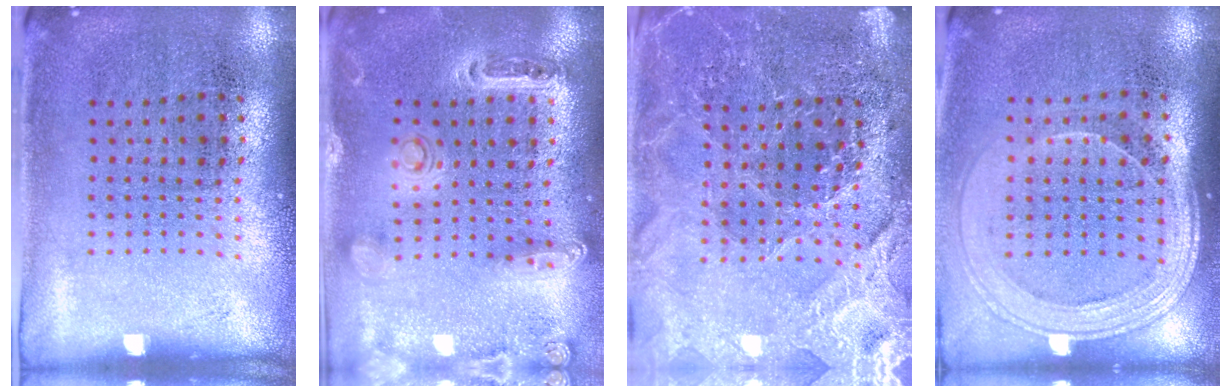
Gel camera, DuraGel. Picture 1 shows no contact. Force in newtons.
{"total": 1.3, "press": 1.2, "slide": 0.4}
{"total": 3.9, "press": 3.7, "slide": 1.2}
{"total": 1.8, "press": 1.6, "slide": 0.7}